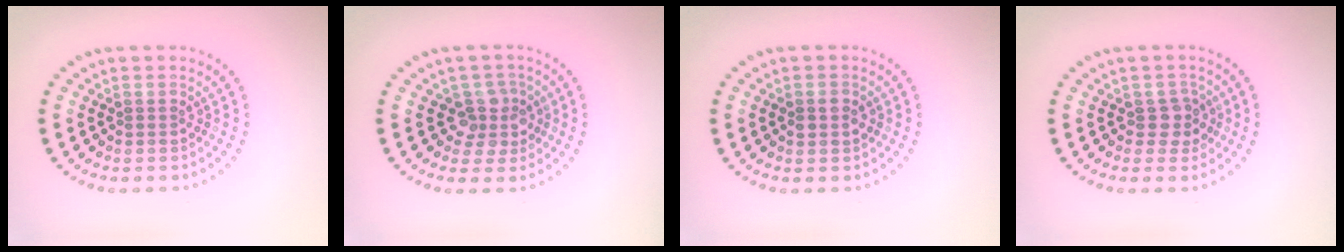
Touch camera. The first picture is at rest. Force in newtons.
{"total": 2.8, "press": 2.3, "slide": 1.6}
{"total": 1.7, "press": 1.7, "slide": 0.1}
{"total": 1.9, "press": 1.7, "slide": 0.9}